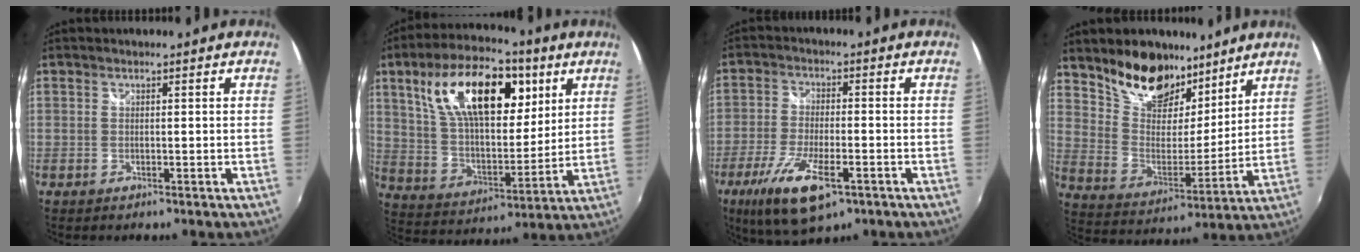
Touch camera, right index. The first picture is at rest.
{"total": 22.7, "force": [9.8, 11.1, 17.2], "torque": [-0.313, 0.023, 0.173]}
{"total": 13.0, "force": [-6.9, 4.5, 10.0], "torque": [-0.217, -0.037, -0.126]}
{"total": 15.8, "force": [11.4, 8.7, 6.6], "torque": [-0.140, 0.016, 0.210]}